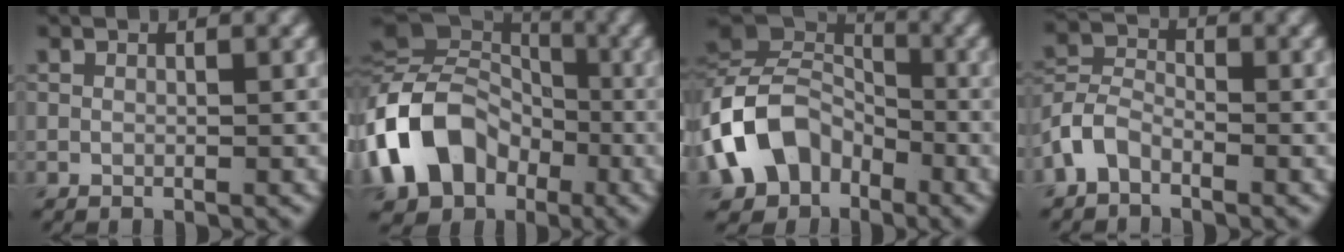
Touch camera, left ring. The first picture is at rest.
{"total": 12.2, "force": [-4.3, 9.3, 6.7], "torque": [-0.142, -0.018, -0.092]}
{"total": 9.4, "force": [-4.2, 7.1, 4.5], "torque": [-0.086, -0.002, -0.093]}
{"total": 3.3, "force": [-2.1, 1.9, 1.6], "torque": [-0.034, 0.008, -0.054]}